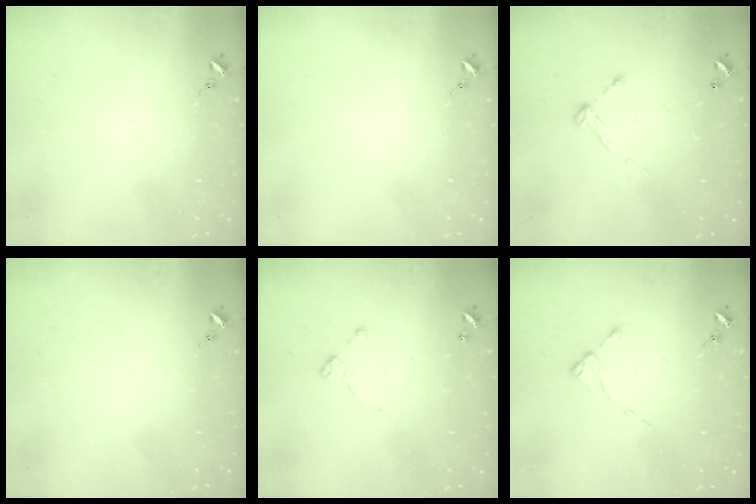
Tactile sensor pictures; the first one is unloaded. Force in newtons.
{"total": 0.0}
{"total": 5.4, "press": 5.4, "slide": 0.3}
{"total": 0.0}
{"total": 4.5, "press": 4.5, "slide": 0.5}
{"total": 2.6, "press": 2.6, "slide": 0.4}